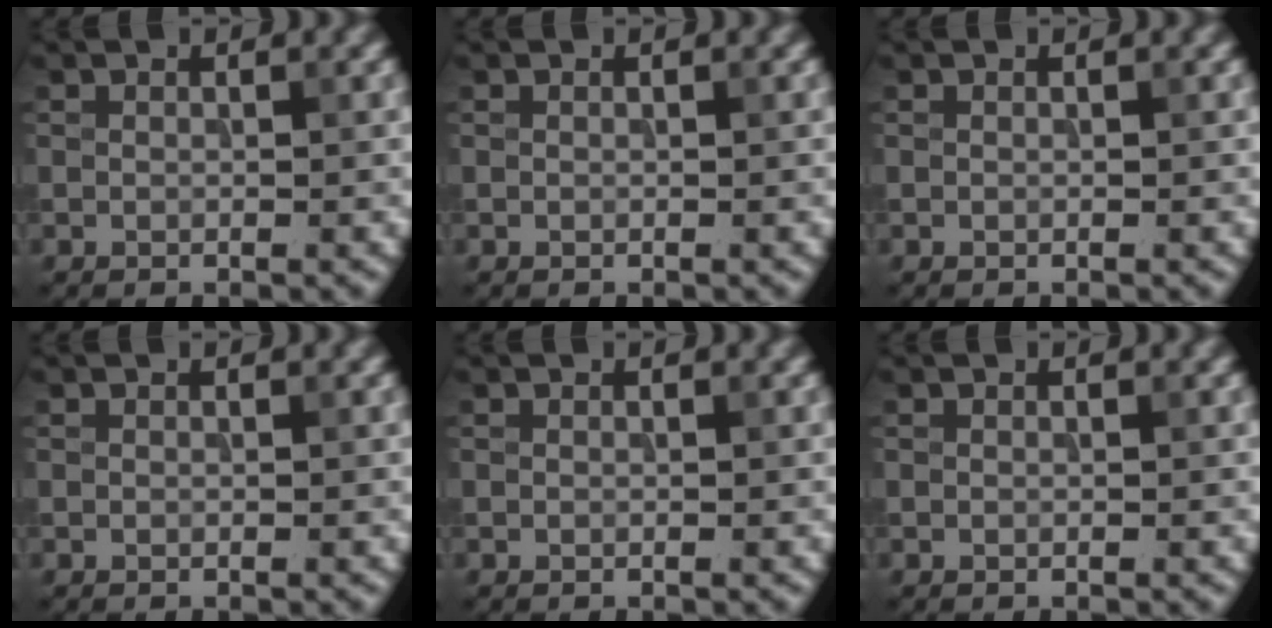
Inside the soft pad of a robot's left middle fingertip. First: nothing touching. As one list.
[{"total": 0.0}, {"total": 0.0}, {"total": 0.0}, {"total": 0.0}, {"total": 0.0}]